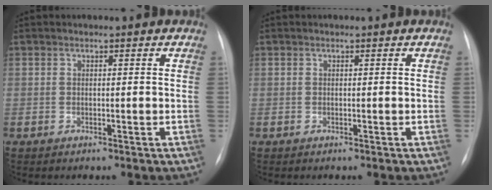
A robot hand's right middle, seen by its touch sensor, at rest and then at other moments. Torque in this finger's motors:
{"motor_torque": [-0.12, -0.12, 0.00, 0.00]}